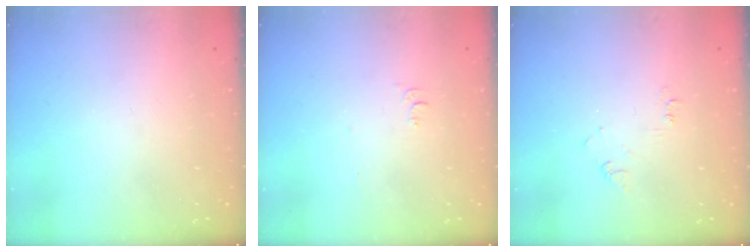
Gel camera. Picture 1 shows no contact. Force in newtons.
{"total": 4.6, "press": 4.6, "slide": 0.4}
{"total": 3.7, "press": 3.7, "slide": 0.4}